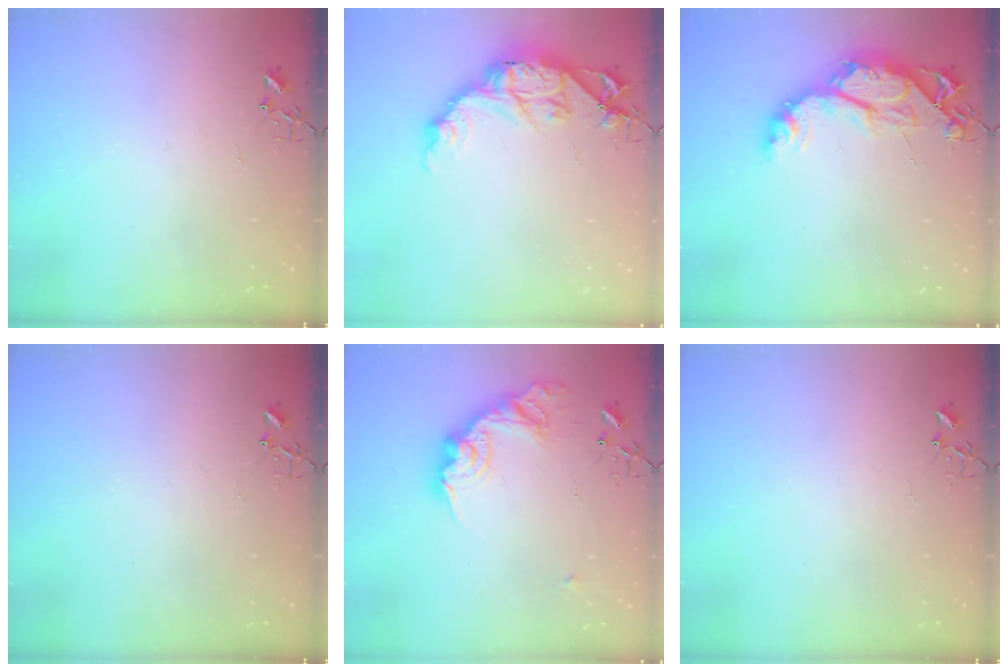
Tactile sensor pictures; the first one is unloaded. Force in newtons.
{"total": 14.5, "press": 14.4, "slide": 1.0}
{"total": 14.8, "press": 14.7, "slide": 1.4}
{"total": 0.0}
{"total": 16.0, "press": 16.0, "slide": 1.0}
{"total": 0.0}